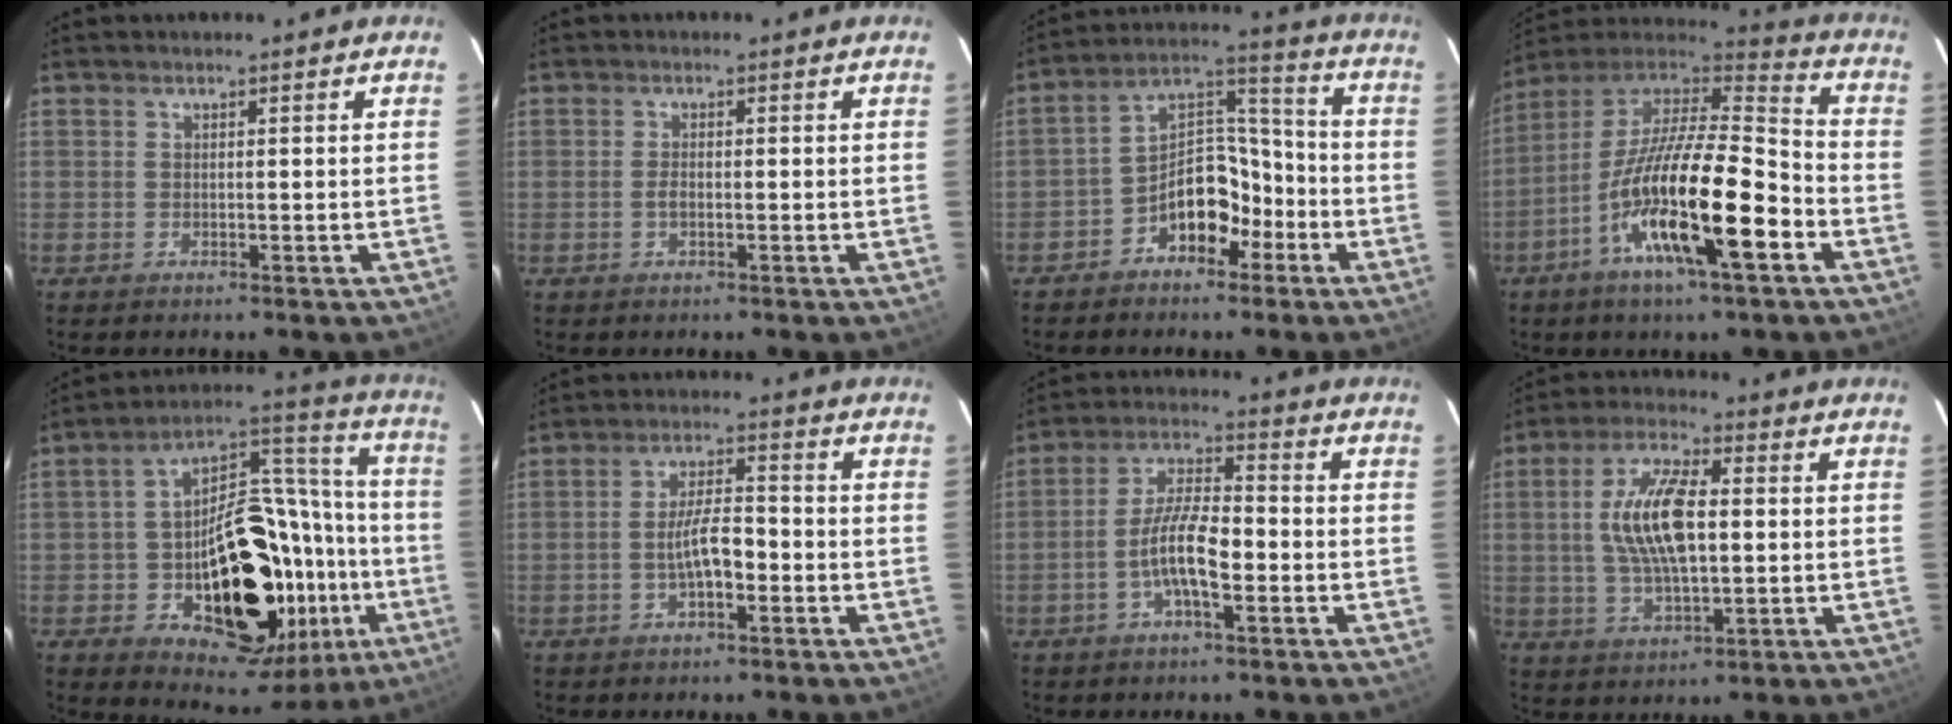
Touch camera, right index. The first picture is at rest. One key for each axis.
{"total": 1.3, "fx": -0.4, "fy": 0.6, "fz": 1.1, "tx": -0.024, "ty": 0.001, "tz": -0.009}
{"total": 9.5, "fx": -5.5, "fy": 6.1, "fz": 4.7, "tx": -0.080, "ty": 0.046, "tz": -0.089}
{"total": 21.3, "fx": -8.7, "fy": 4.6, "fz": 18.9, "tx": -0.342, "ty": -0.028, "tz": -0.169}
{"total": 29.6, "fx": -8.8, "fy": 18.9, "fz": 20.9, "tx": -0.323, "ty": 0.042, "tz": -0.105}
{"total": 6.1, "fx": -2.0, "fy": 2.1, "fz": 5.3, "tx": -0.100, "ty": 0.006, "tz": -0.029}
{"total": 8.3, "fx": -2.8, "fy": 2.5, "fz": 7.4, "tx": -0.149, "ty": 0.006, "tz": -0.051}
{"total": 12.5, "fx": 1.0, "fy": 5.1, "fz": 11.4, "tx": -0.221, "ty": 0.010, "tz": 0.020}